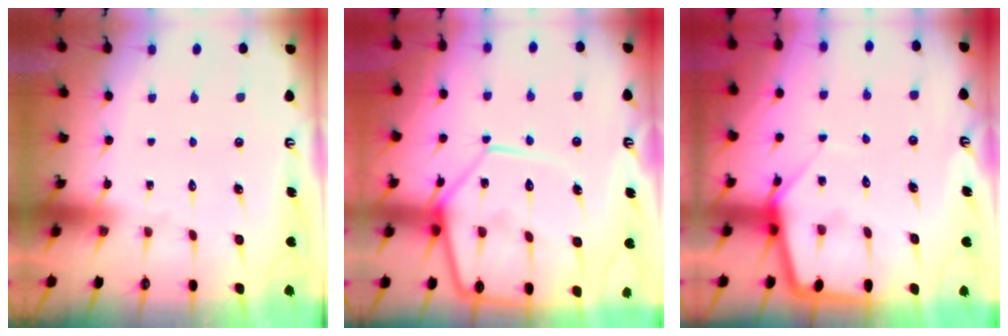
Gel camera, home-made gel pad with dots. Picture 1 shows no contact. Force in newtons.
{"total": 16.2, "press": 16.1, "slide": 1.8}
{"total": 6.5, "press": 6.5, "slide": 0.5}